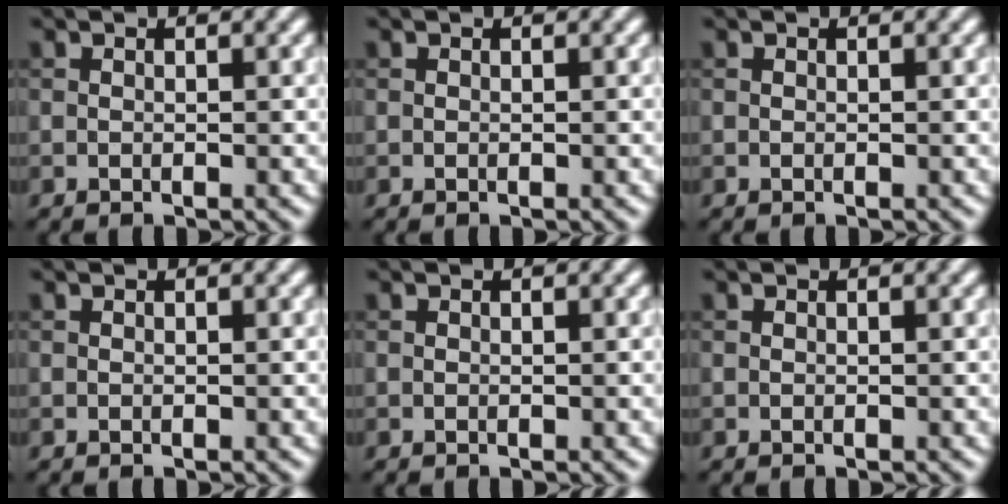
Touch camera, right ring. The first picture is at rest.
{"total": 0.0}
{"total": 0.0}
{"total": 0.0}
{"total": 0.0}
{"total": 0.0}